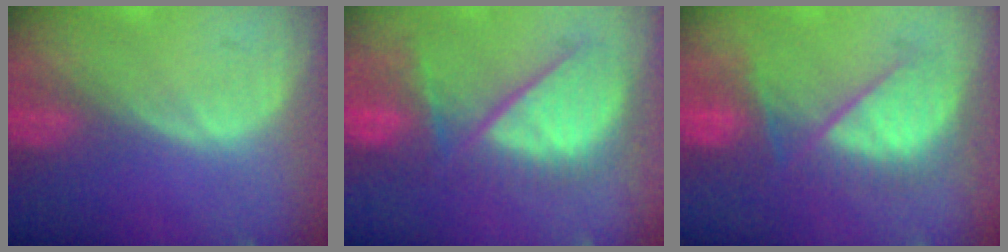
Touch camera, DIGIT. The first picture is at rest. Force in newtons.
{"total": 10.3, "press": 9.6, "slide": 3.7}
{"total": 8.1, "press": 8.1, "slide": 0.0}